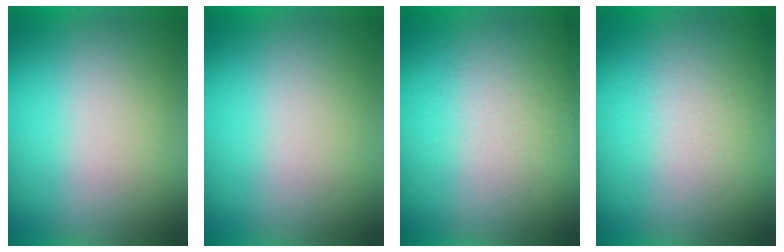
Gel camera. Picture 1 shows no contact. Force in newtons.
{"total": 0.0}
{"total": 3.7}
{"total": 3.7}